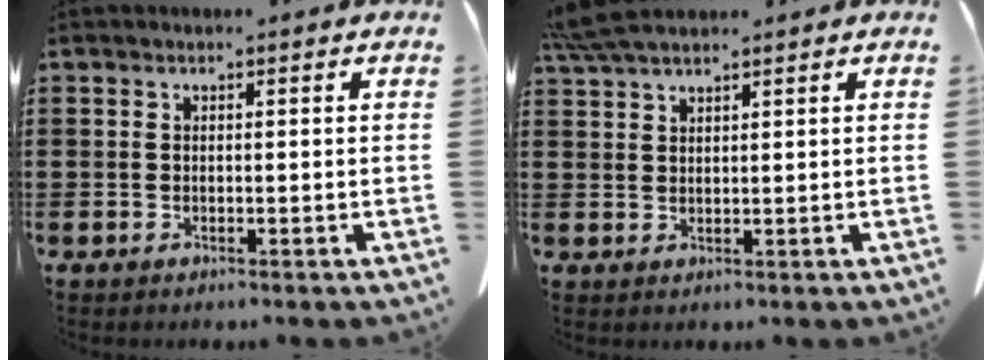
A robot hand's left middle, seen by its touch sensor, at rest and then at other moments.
{"total": 4.5, "force": [3.8, 0.5, 2.3], "torque": [-0.055, -0.002, 0.073]}